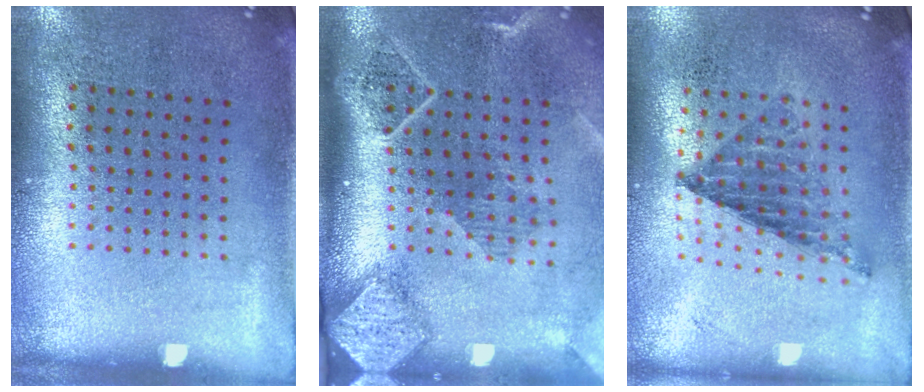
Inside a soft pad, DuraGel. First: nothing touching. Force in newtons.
{"total": 2.7, "press": 2.0, "slide": 1.8}
{"total": 0.8, "press": 0.8, "slide": 0.0}